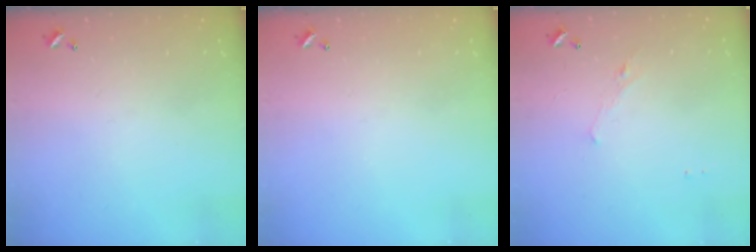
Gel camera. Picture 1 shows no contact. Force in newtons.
{"total": 0.0}
{"total": 1.3, "press": 1.2, "slide": 0.6}